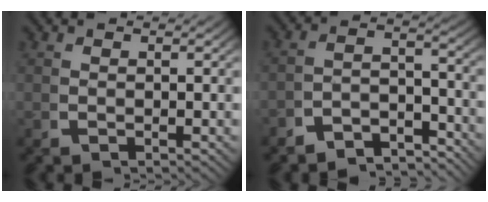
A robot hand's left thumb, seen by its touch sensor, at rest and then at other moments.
{"total": 5.1, "force": [-4.3, 2.0, 2.1], "torque": [-0.023, -0.020, -0.069]}